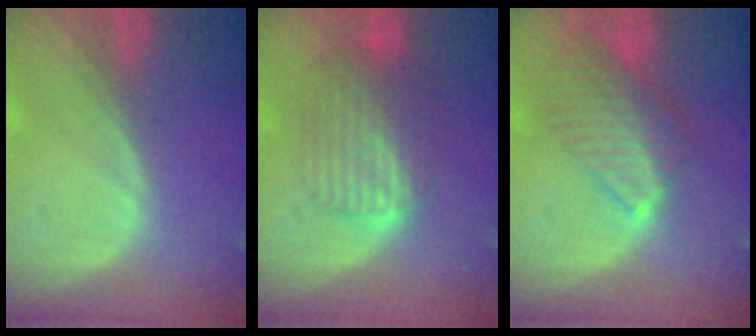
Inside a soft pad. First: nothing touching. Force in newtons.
{"total": 6.7, "press": 6.6, "slide": 0.6}
{"total": 8.0, "press": 7.1, "slide": 3.7}